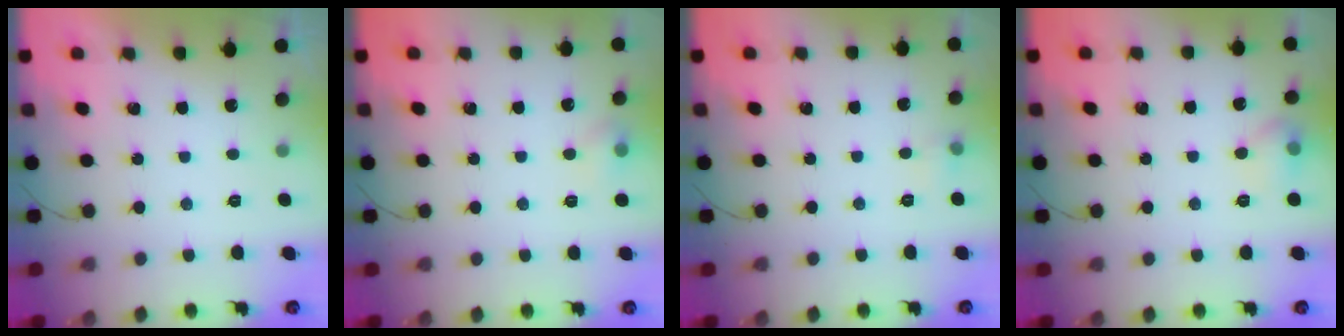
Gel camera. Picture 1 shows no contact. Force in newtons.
{"total": 5.4, "press": 5.2, "slide": 1.4}
{"total": 4.0, "press": 3.7, "slide": 1.3}
{"total": 6.3, "press": 6.2, "slide": 1.4}